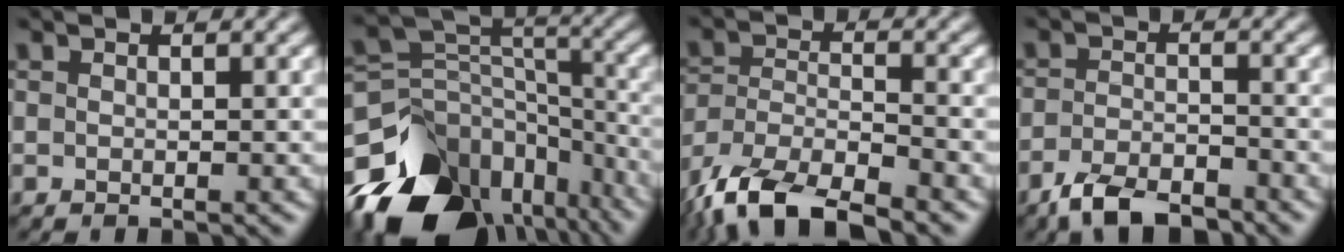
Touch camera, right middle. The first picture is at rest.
{"total": 16.7, "force": [-10.8, 10.7, 7.0], "torque": [-0.175, -0.012, -0.156]}
{"total": 9.8, "force": [-7.7, 3.0, 5.3], "torque": [-0.108, -0.006, -0.152]}
{"total": 5.0, "force": [-4.1, 1.7, 2.3], "torque": [-0.042, -0.001, -0.082]}